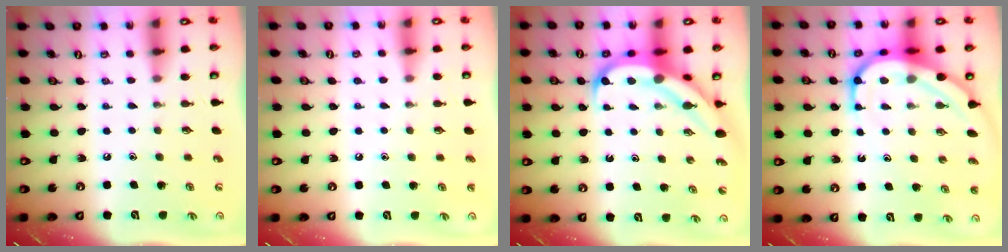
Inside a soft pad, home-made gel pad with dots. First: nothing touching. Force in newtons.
{"total": 1.7, "press": 1.7, "slide": 0.2}
{"total": 10.6, "press": 10.5, "slide": 1.1}
{"total": 11.3, "press": 11.2, "slide": 1.2}